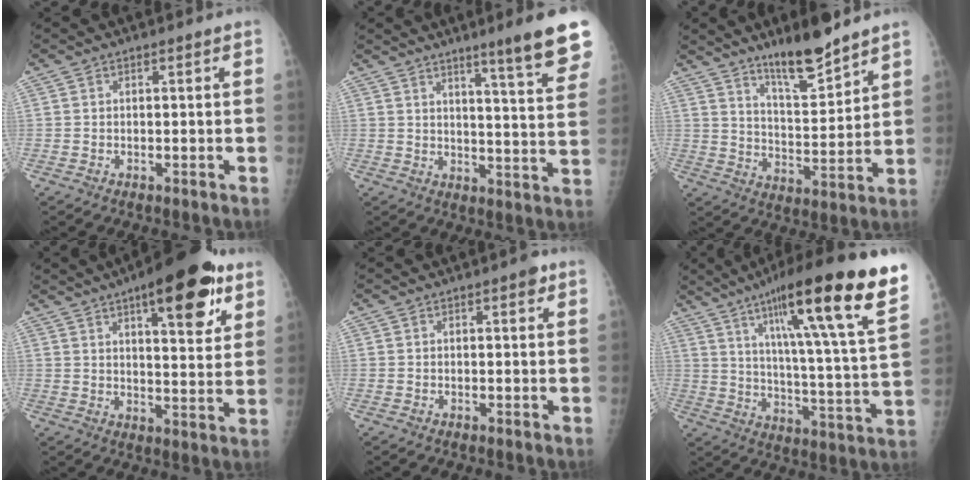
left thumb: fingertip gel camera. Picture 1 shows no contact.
{"total": 13.4, "force": [9.1, 0.5, 9.8], "torque": [-0.114, -0.055, 0.117]}
{"total": 11.3, "force": [9.0, 2.0, 6.6], "torque": [-0.097, -0.072, 0.160]}
{"total": 17.0, "force": [9.1, 5.6, 13.2], "torque": [-0.150, -0.035, 0.127]}
{"total": 1.7, "force": [0.8, 0.6, 1.3], "torque": [-0.012, 0.000, 0.008]}
{"total": 25.5, "force": [15.0, 1.9, 20.5], "torque": [-0.301, -0.046, 0.229]}